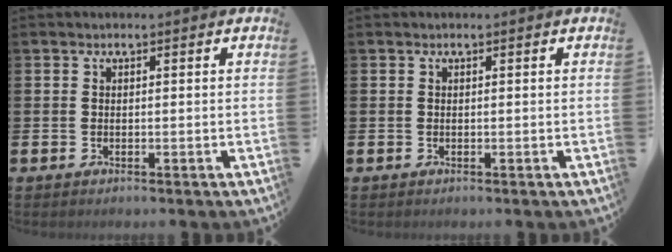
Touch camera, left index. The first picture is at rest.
{"total": 0.0}